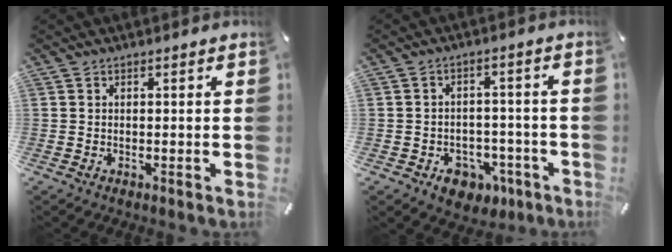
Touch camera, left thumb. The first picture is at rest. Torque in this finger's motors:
{"motor_torque": [0.28, 0.94, 0.14, -0.04, 0.03]}